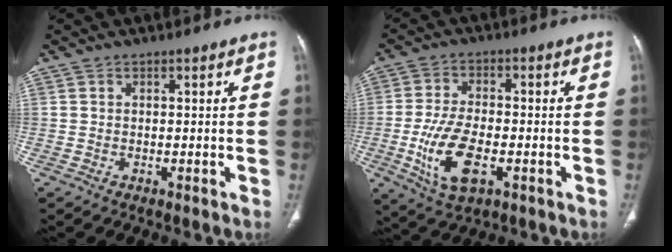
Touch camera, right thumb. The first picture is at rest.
{"total": 11.4, "force": [-3.3, 5.6, 9.4], "torque": [-0.187, 0.004, -0.054]}